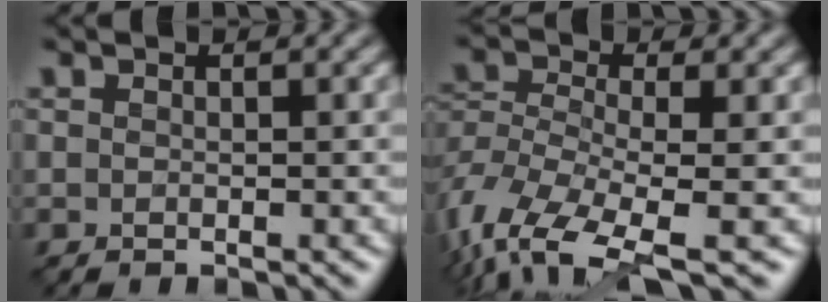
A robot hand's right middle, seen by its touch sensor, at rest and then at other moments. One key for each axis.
{"total": 9.6, "fx": -5.6, "fy": 3.9, "fz": 6.8, "tx": -0.155, "ty": -0.015, "tz": -0.111}